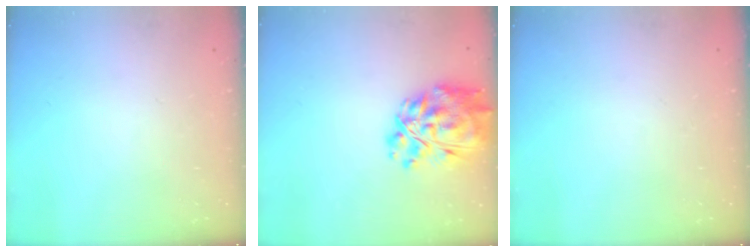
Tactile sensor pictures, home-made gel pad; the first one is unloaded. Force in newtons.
{"total": 16.8, "press": 16.0, "slide": 5.2}
{"total": 0.0}